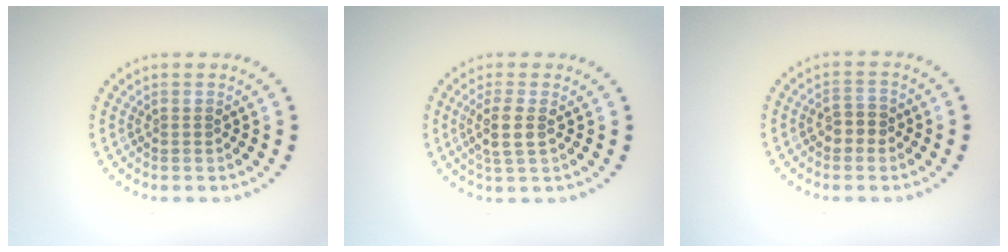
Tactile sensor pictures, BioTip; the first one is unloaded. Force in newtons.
{"total": 2.5, "press": 2.1, "slide": 1.2}
{"total": 1.7, "press": 1.6, "slide": 0.4}